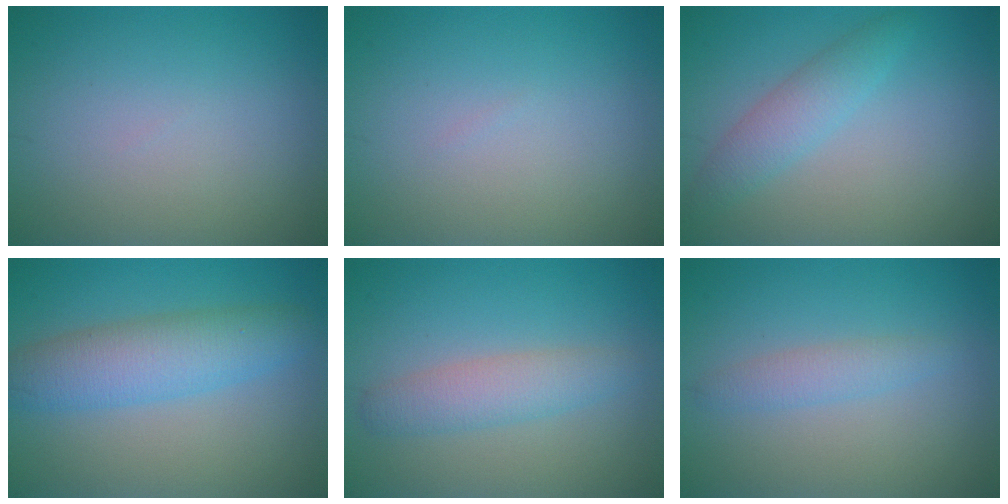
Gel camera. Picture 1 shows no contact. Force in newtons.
{"total": 0.0}
{"total": 2.8, "press": 2.8, "slide": 0.1}
{"total": 5.4, "press": 5.4, "slide": 0.1}
{"total": 3.0, "press": 3.0, "slide": 0.1}
{"total": 1.8, "press": 1.8, "slide": 0.1}